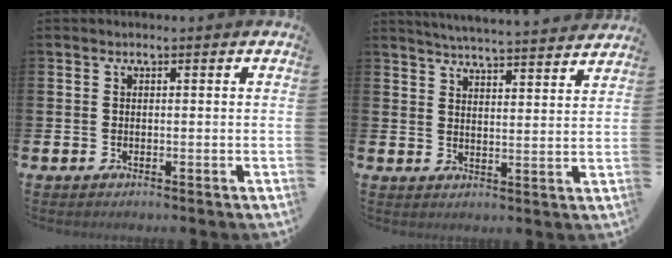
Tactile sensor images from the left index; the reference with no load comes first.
{"total": 5.2, "force": [5.2, -0.4, 0.6], "torque": [-0.025, -0.038, 0.090]}